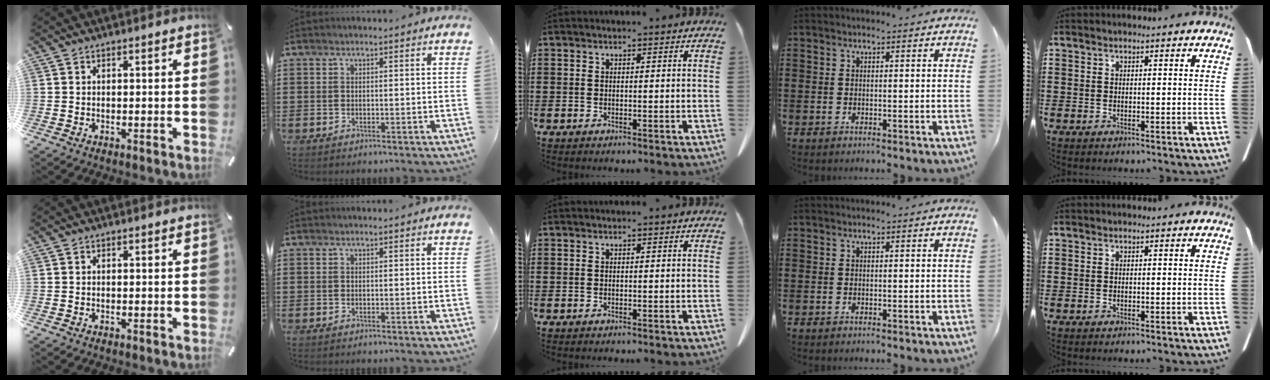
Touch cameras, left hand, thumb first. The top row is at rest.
{}